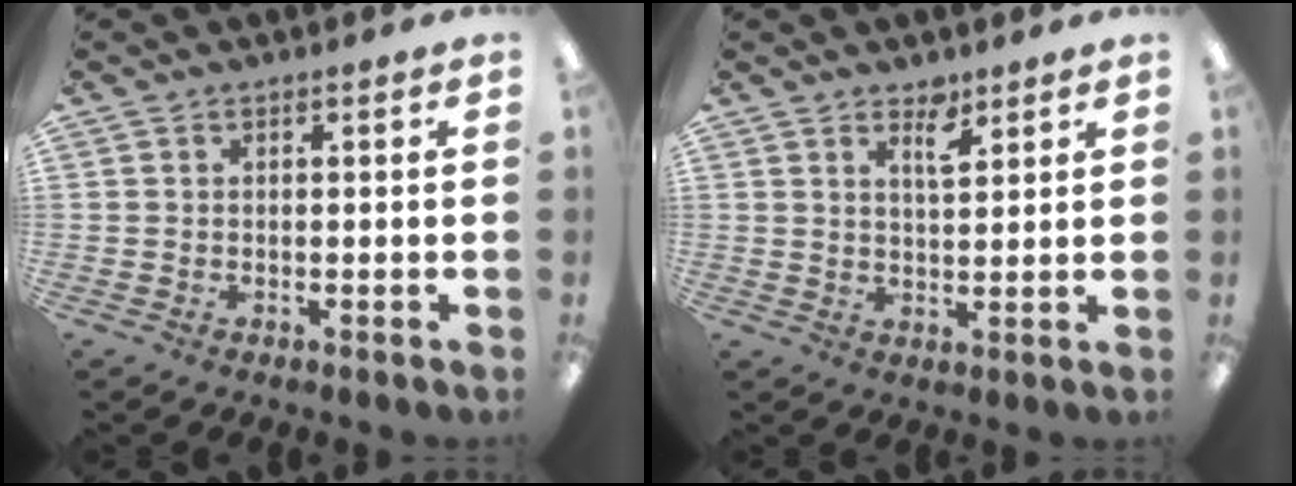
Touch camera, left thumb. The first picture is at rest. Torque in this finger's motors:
{"motor_torque": [-0.01, 0.02, -0.24, -0.09, -0.02]}